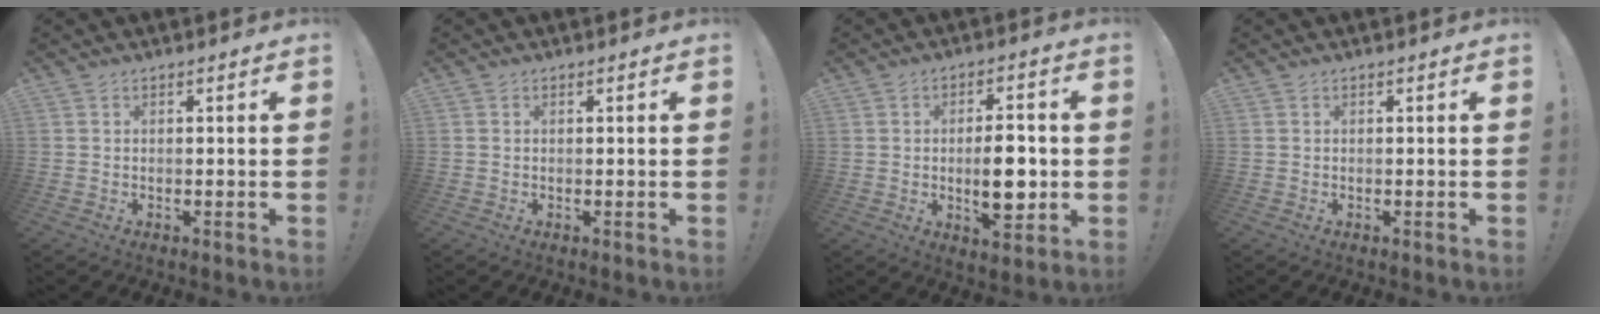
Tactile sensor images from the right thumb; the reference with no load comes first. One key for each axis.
{"total": 0.0}
{"total": 10.3, "fx": -1.5, "fy": 5.9, "fz": 8.4, "tx": -0.131, "ty": 0.008, "tz": -0.024}
{"total": 0.0}